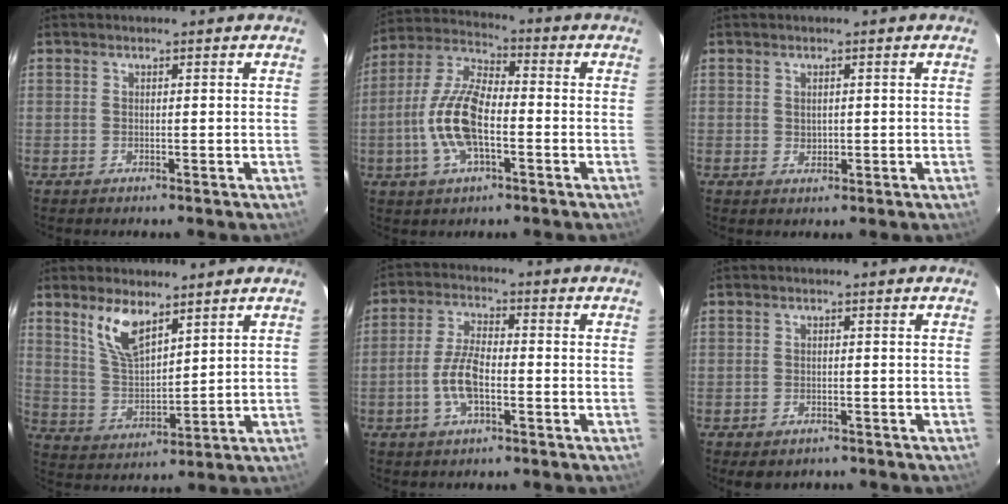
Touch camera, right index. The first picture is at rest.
{"total": 13.2, "force": [-3.2, 5.5, 11.5], "torque": [-0.247, 0.005, -0.066]}
{"total": 1.3, "force": [0.3, 1.1, 0.5], "torque": [-0.005, 0.003, 0.008]}
{"total": 8.8, "force": [5.8, 3.3, 5.7], "torque": [-0.108, 0.001, 0.123]}
{"total": 7.3, "force": [-2.3, 2.8, 6.3], "torque": [-0.135, 0.006, -0.046]}
{"total": 3.0, "force": [-1.9, 1.9, 1.2], "torque": [-0.027, -0.009, -0.023]}